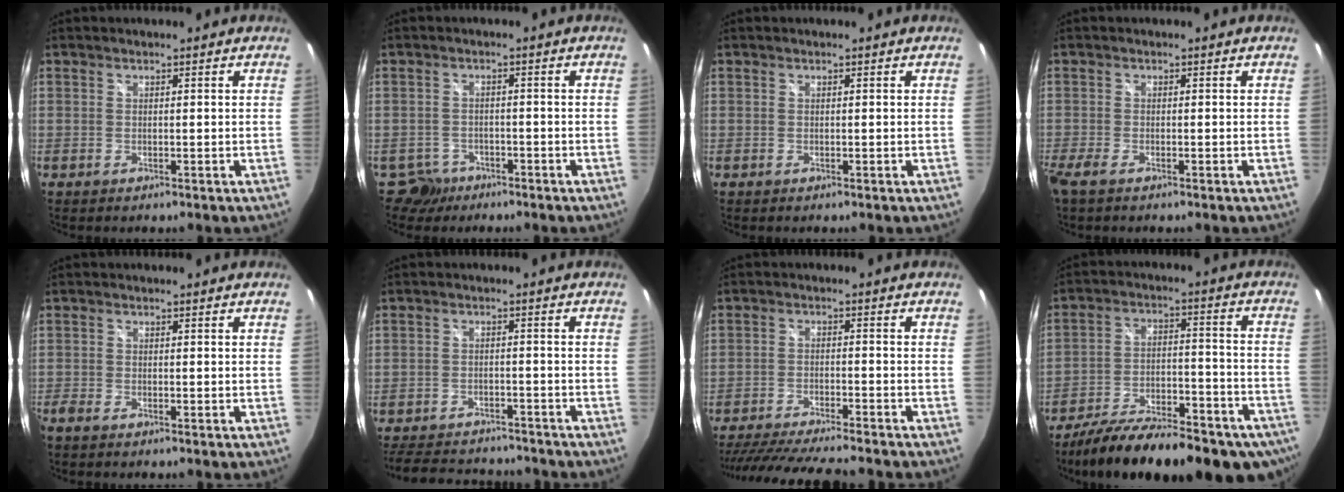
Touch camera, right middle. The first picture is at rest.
{"total": 4.0, "force": [-2.6, 3.0, 0.0], "torque": [-0.012, 0.006, -0.044]}
{"total": 0.0}
{"total": 2.4, "force": [-1.7, 0.6, 1.6], "torque": [-0.039, -0.009, -0.036]}
{"total": 1.6, "force": [-1.4, 0.4, 0.6], "torque": [-0.017, -0.005, -0.028]}
{"total": 14.2, "force": [-12.3, 5.1, 5.0], "torque": [-0.120, 0.015, -0.174]}
{"total": 17.0, "force": [-14.9, 1.9, 8.0], "torque": [-0.163, -0.022, -0.235]}
{"total": 26.4, "force": [-19.8, 8.7, 15.1], "torque": [-0.255, -0.042, -0.273]}